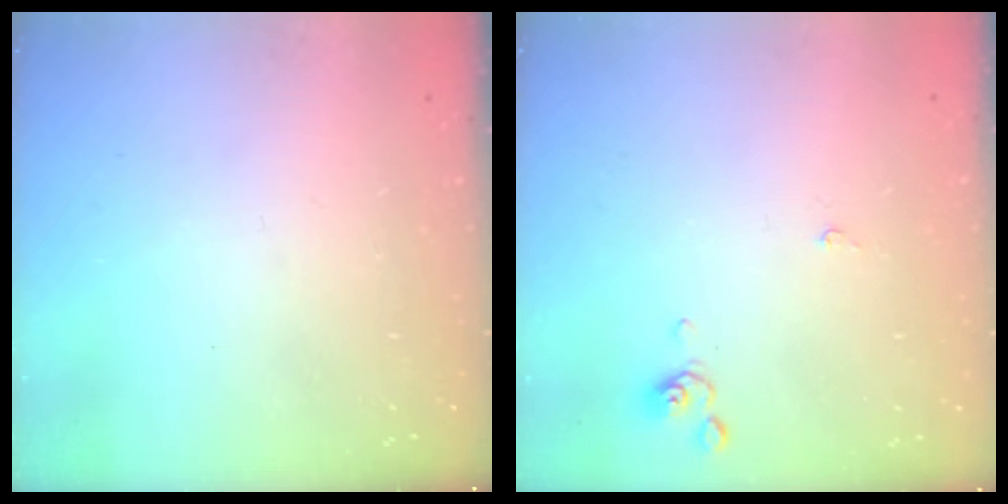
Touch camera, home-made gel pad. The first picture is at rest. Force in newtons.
{"total": 0.0}